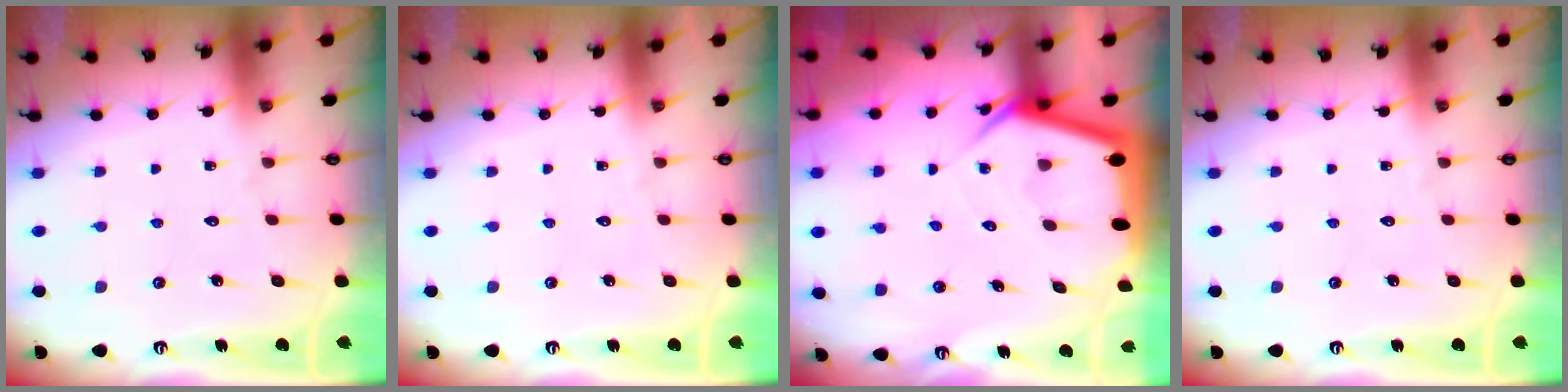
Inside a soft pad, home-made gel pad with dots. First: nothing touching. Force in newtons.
{"total": 0.0}
{"total": 6.5, "press": 6.5, "slide": 0.8}
{"total": 0.0}